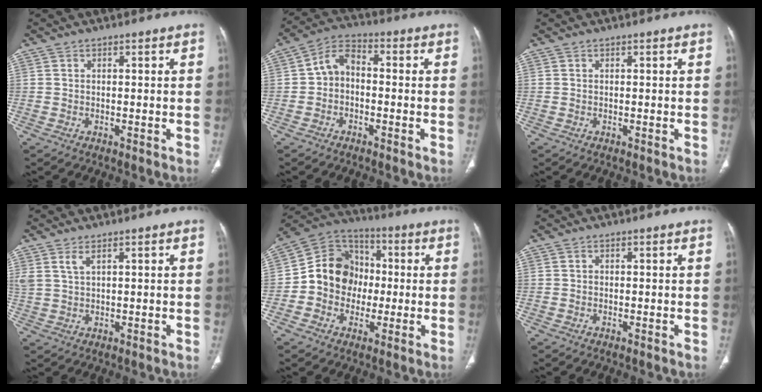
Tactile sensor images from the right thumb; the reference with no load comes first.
{"total": 6.2, "force": [-0.7, 4.5, 4.2], "torque": [-0.059, 0.026, -0.028]}
{"total": 0.0}
{"total": 3.0, "force": [1.9, 1.0, 2.1], "torque": [-0.051, -0.004, 0.048]}
{"total": 13.7, "force": [-1.1, 12.0, 6.5], "torque": [-0.072, 0.033, -0.031]}
{"total": 0.0}